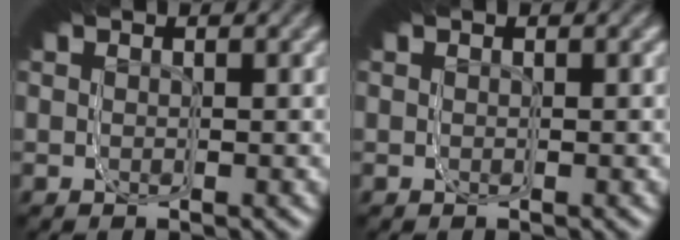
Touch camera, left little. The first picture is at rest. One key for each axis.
{"total": 0.0}